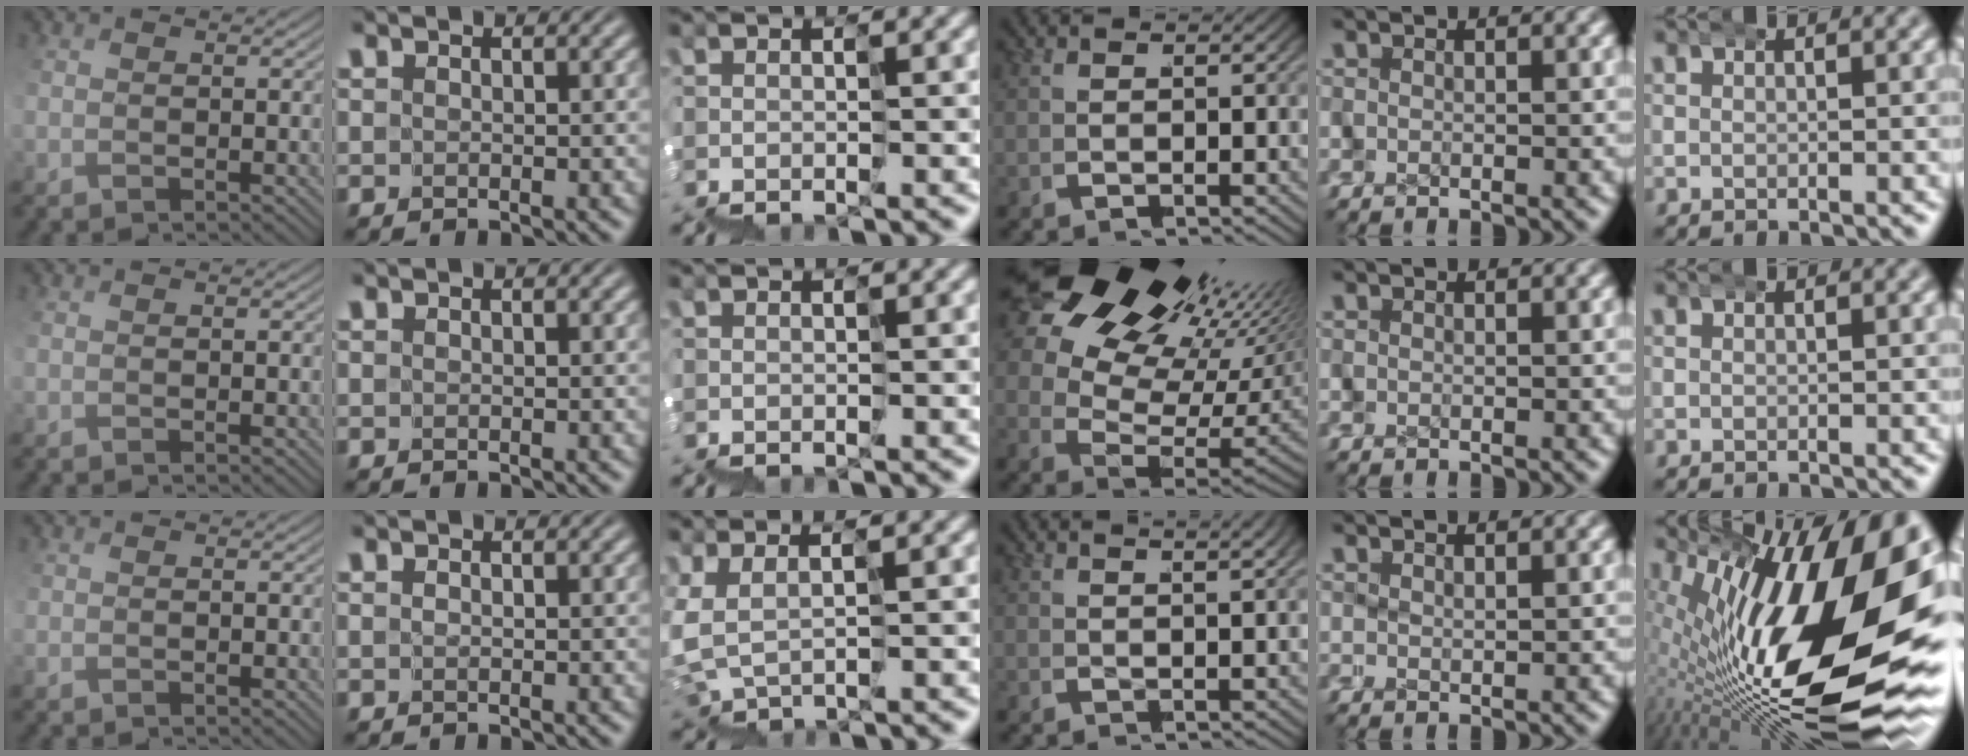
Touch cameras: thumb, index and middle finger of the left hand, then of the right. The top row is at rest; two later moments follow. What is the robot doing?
{"motion": "wrap", "object": "ethernet cable"}